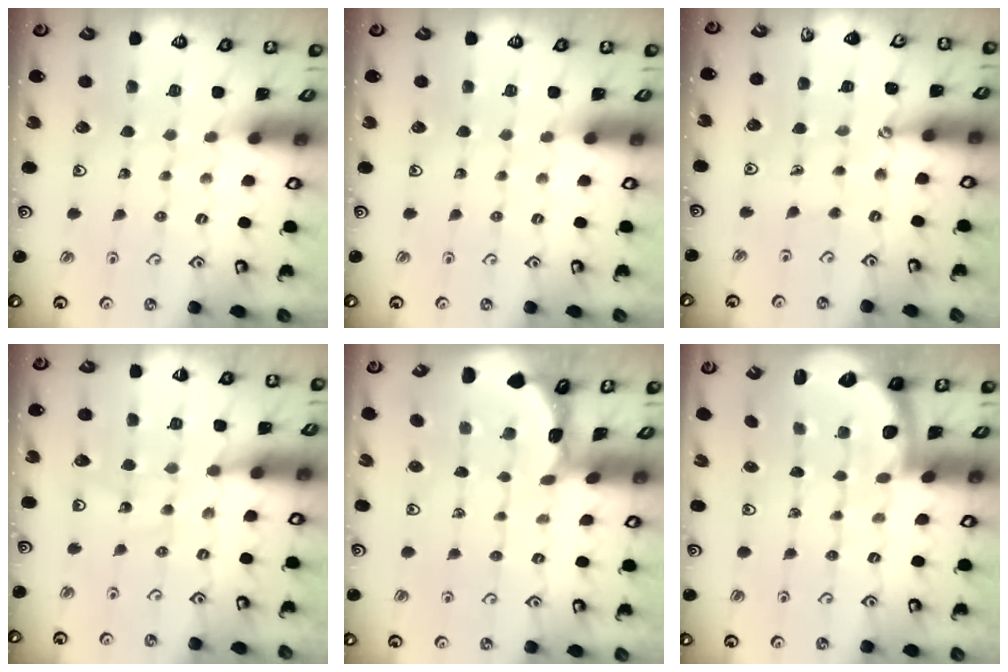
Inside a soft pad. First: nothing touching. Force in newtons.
{"total": 0.0}
{"total": 1.2, "press": 1.2, "slide": 0.2}
{"total": 12.4, "press": 11.9, "slide": 3.6}
{"total": 1.4, "press": 1.4, "slide": 0.1}
{"total": 2.5, "press": 2.1, "slide": 1.4}